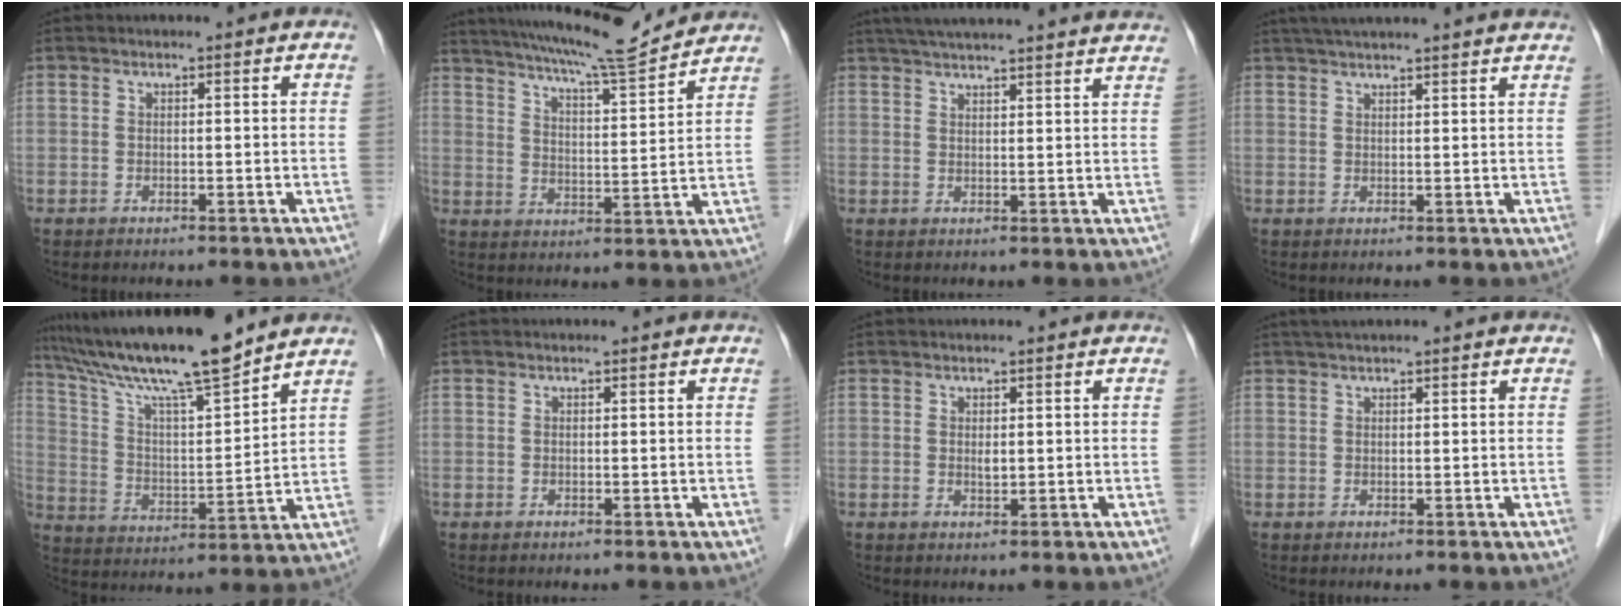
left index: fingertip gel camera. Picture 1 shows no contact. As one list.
[{"total": 13.6, "force": [12.7, -0.3, 4.9], "torque": [-0.088, -0.003, 0.188]}, {"total": 21.8, "force": [19.8, 1.0, 9.1], "torque": [-0.145, 0.018, 0.254]}, {"total": 14.5, "force": [12.9, 0.4, 6.6], "torque": [-0.108, 0.038, 0.167]}, {"total": 16.2, "force": [13.8, -0.1, 8.5], "torque": [-0.153, 0.004, 0.241]}, {"total": 0.0}, {"total": 0.8, "force": [0.2, 0.3, 0.7], "torque": [-0.014, -0.003, 0.005]}, {"total": 1.9, "force": [1.6, -0.2, 1.1], "torque": [-0.014, 0.019, 0.031]}]